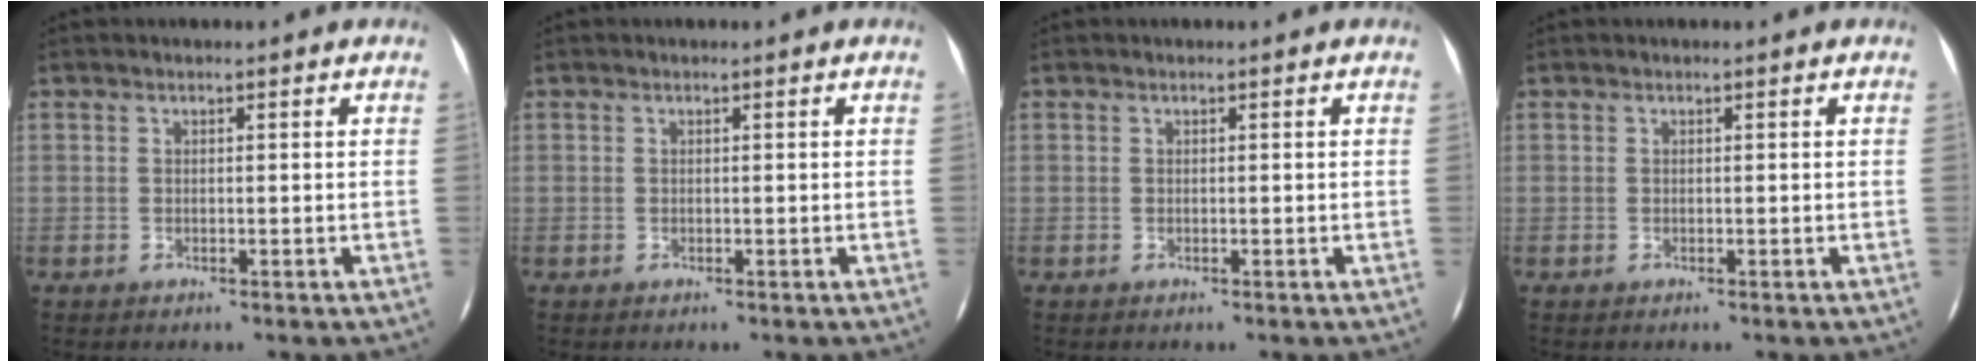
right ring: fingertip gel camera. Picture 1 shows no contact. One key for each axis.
{"total": 0.0}
{"total": 0.0}
{"total": 0.0}